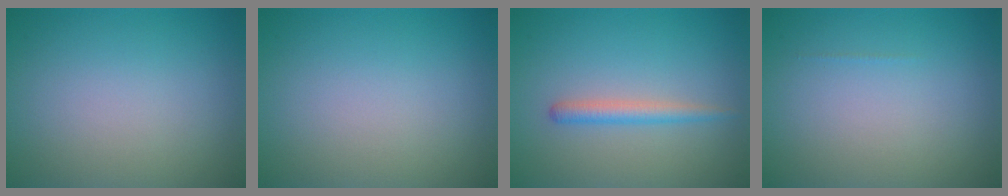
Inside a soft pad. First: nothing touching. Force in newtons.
{"total": 0.0}
{"total": 1.9, "press": 1.8, "slide": 0.2}
{"total": 0.0}